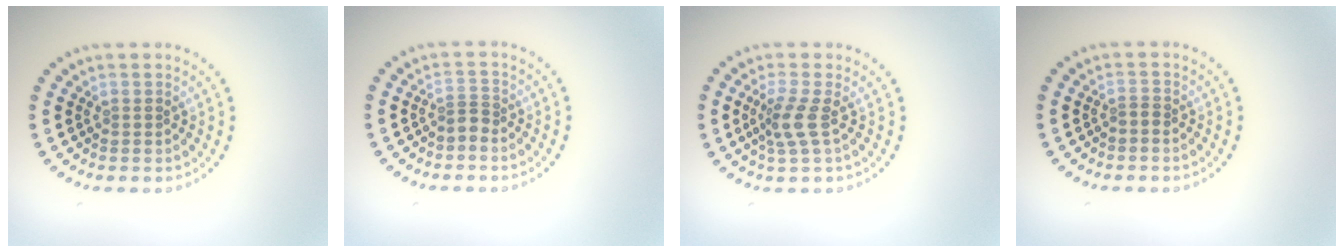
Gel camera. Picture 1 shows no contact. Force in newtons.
{"total": 1.1, "press": 0.7, "slide": 0.9}
{"total": 2.4, "press": 1.8, "slide": 1.6}
{"total": 0.6, "press": 0.4, "slide": 0.4}